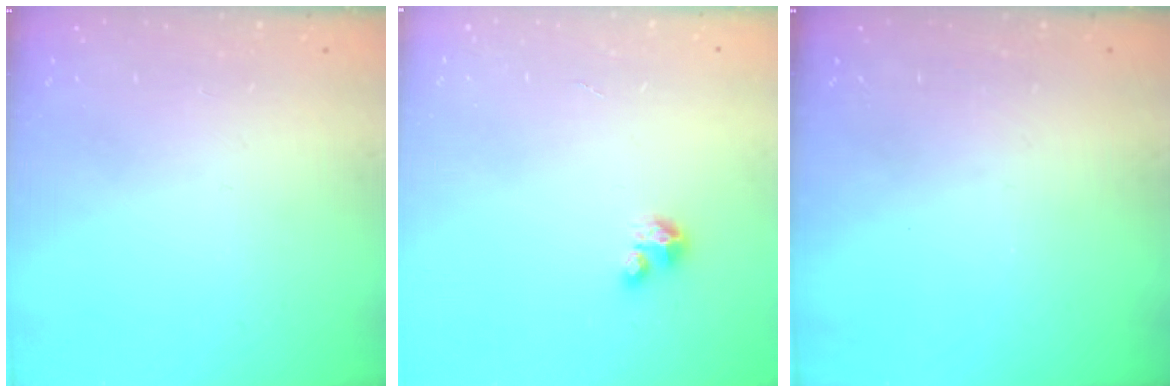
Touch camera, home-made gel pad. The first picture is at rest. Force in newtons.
{"total": 2.8, "press": 2.8, "slide": 0.2}
{"total": 0.0}